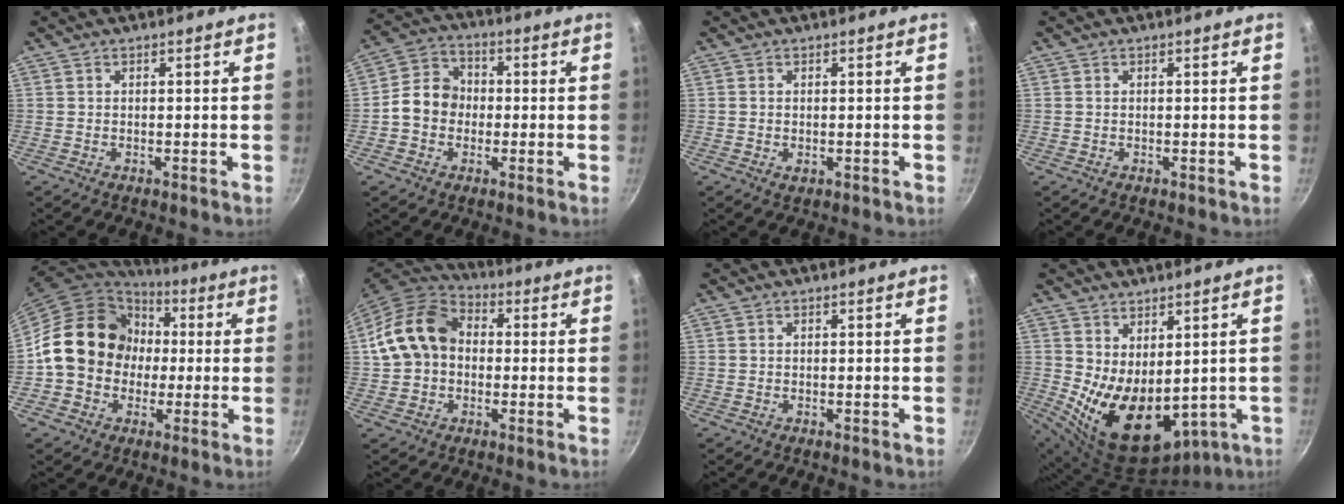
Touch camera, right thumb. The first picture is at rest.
{"total": 8.8, "force": [-0.9, 7.4, 4.6], "torque": [-0.050, 0.024, -0.035]}
{"total": 1.3, "force": [-0.2, 0.9, 1.0], "torque": [-0.015, -0.002, -0.002]}
{"total": 0.0}
{"total": 17.1, "force": [0.5, 14.7, 8.7], "torque": [-0.106, 0.034, 0.000]}
{"total": 14.0, "force": [0.6, 10.9, 8.8], "torque": [-0.134, 0.033, -0.004]}
{"total": 0.0}
{"total": 14.4, "force": [0.7, 9.0, 11.1], "torque": [-0.158, -0.038, 0.045]}